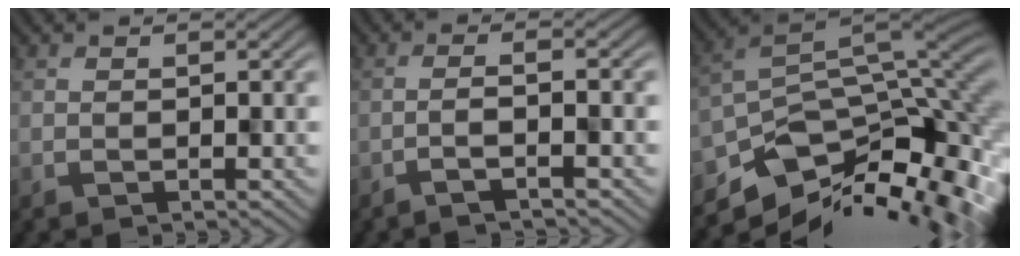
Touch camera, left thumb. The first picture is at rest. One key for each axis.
{"total": 2.9, "fx": -1.9, "fy": 0.2, "fz": 2.1, "tx": -0.025, "ty": 0.016, "tz": -0.046}
{"total": 9.4, "fx": -5.2, "fy": 5.5, "fz": 5.5, "tx": -0.107, "ty": -0.021, "tz": -0.084}